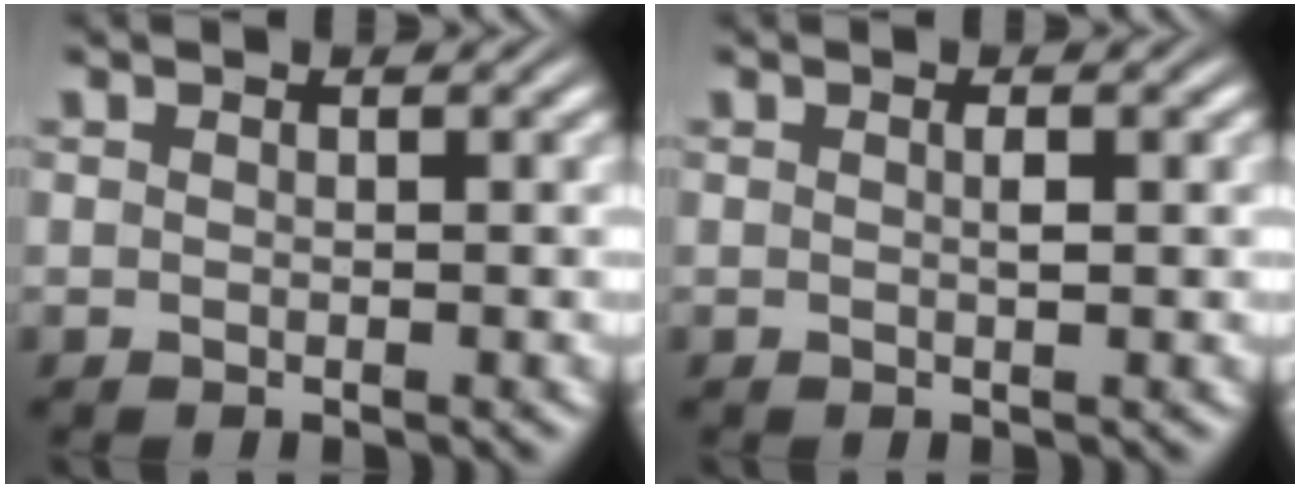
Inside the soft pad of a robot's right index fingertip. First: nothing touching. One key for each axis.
{"total": 0.9, "fx": 0.1, "fy": 0.1, "fz": 0.9, "tx": -0.014, "ty": -0.003, "tz": 0.001}